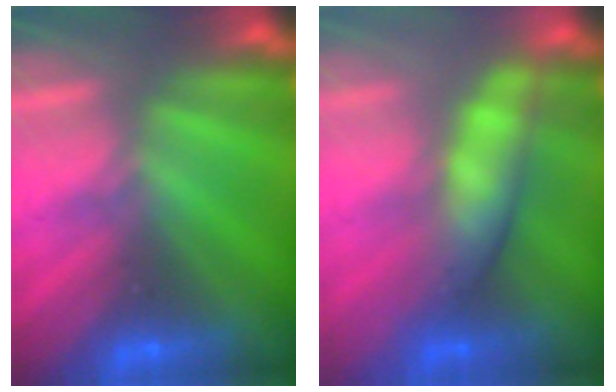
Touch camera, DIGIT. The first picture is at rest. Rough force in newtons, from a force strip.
{"total": 3.7}